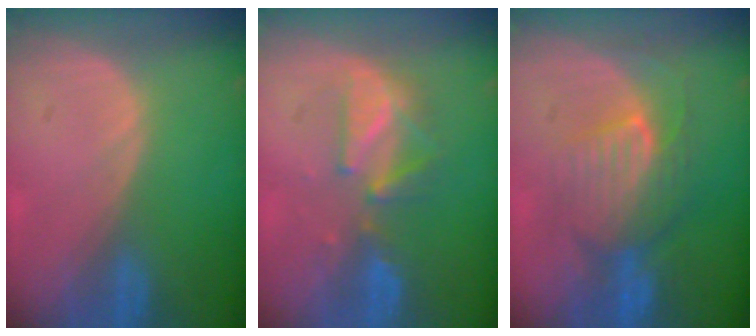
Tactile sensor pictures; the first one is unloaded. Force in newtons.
{"total": 5.7, "press": 5.7, "slide": 0.6}
{"total": 8.0, "press": 8.0, "slide": 0.7}